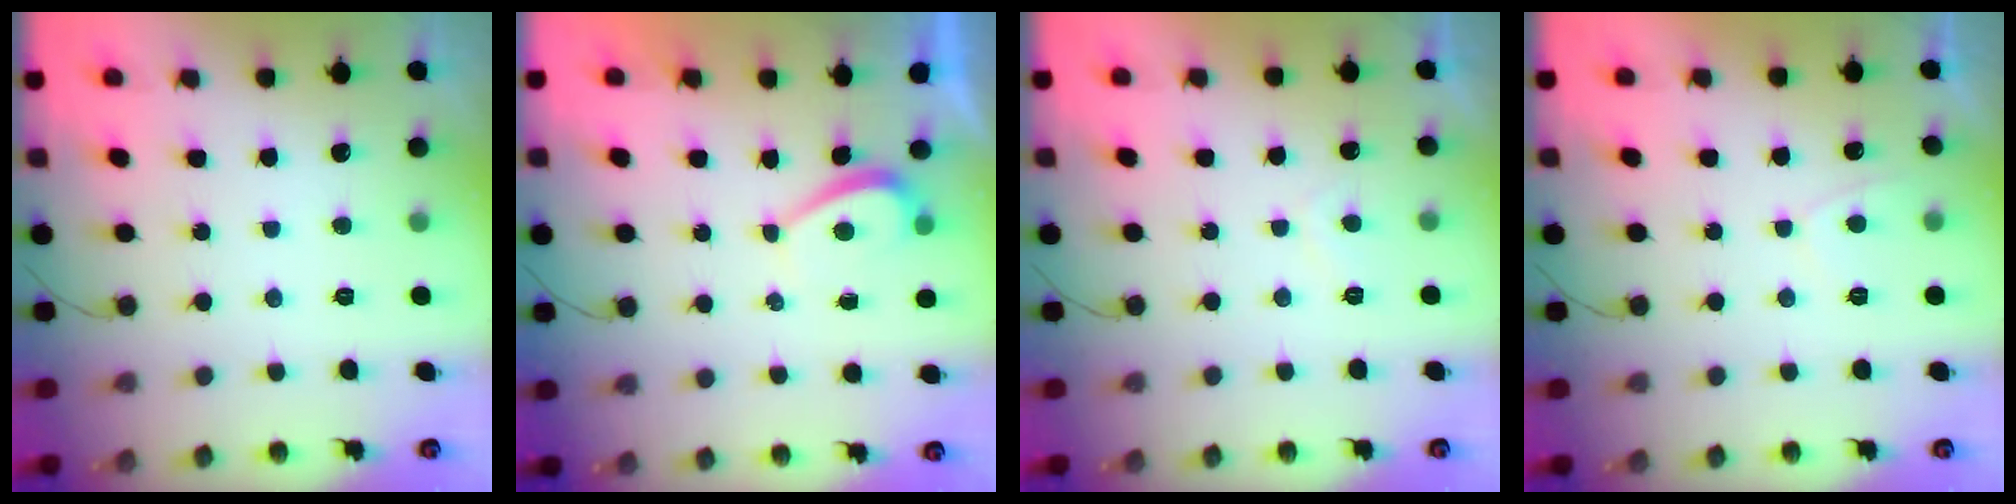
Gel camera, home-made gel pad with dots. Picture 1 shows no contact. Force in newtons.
{"total": 1.3, "press": 1.1, "slide": 0.5}
{"total": 0.9, "press": 0.7, "slide": 0.6}
{"total": 1.1, "press": 0.9, "slide": 0.6}